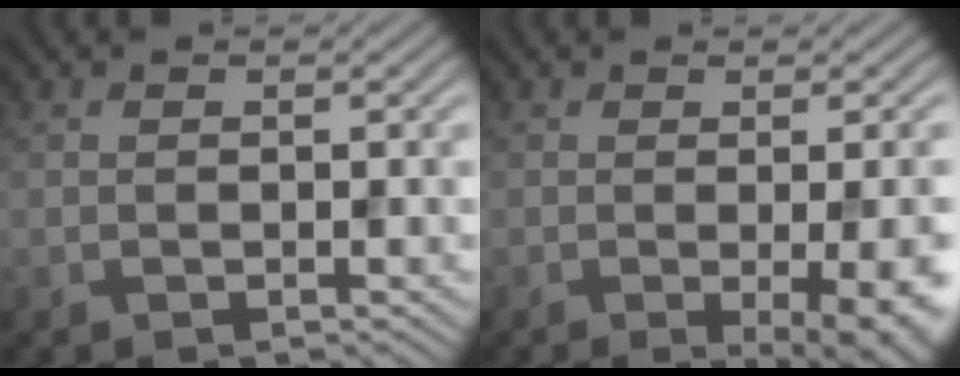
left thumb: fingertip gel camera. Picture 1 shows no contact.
{"total": 8.2, "force": [-2.0, 2.3, 7.7], "torque": [-0.096, -0.011, -0.016]}